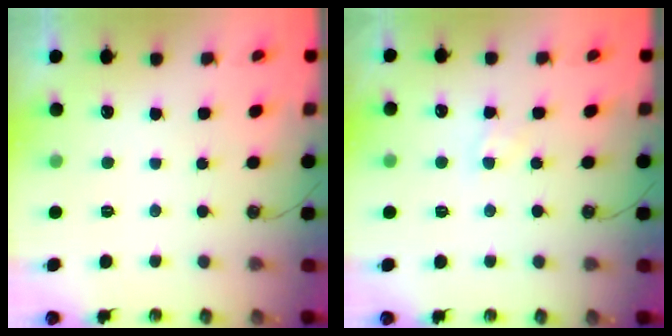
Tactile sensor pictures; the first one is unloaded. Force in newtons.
{"total": 5.1, "press": 5.1, "slide": 0.7}